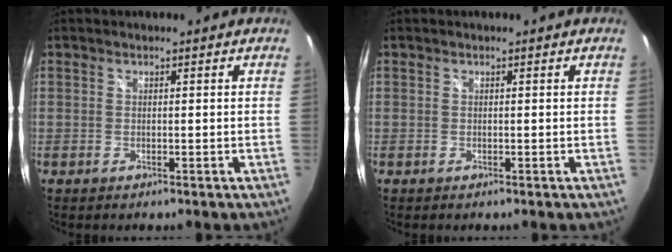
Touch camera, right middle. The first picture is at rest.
{"total": 0.0}